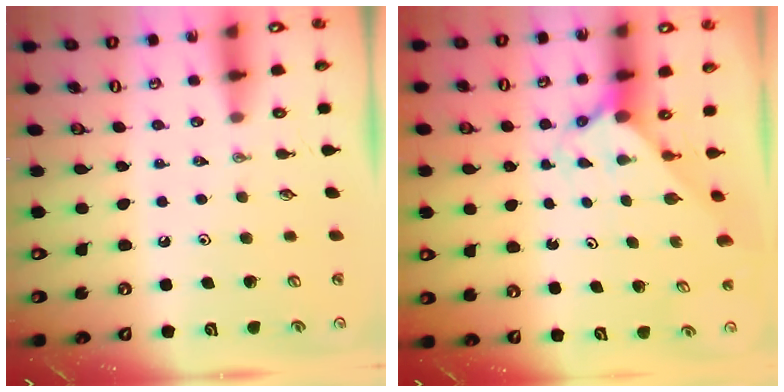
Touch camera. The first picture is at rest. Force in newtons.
{"total": 1.6, "press": 1.6, "slide": 0.1}